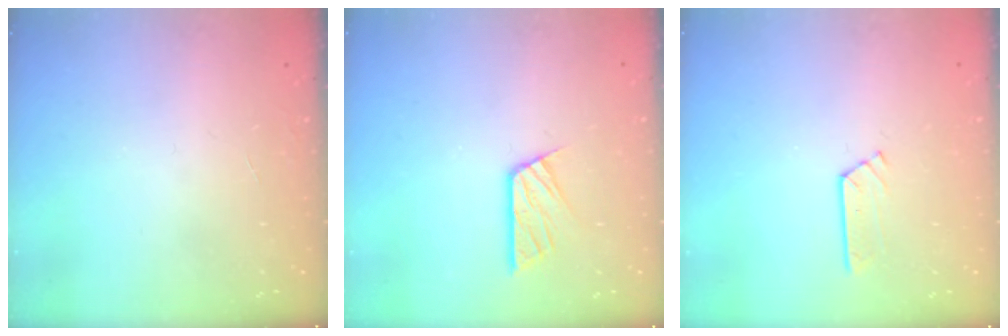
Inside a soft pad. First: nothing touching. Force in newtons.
{"total": 8.5, "press": 8.5, "slide": 0.8}
{"total": 2.9, "press": 2.9, "slide": 0.3}